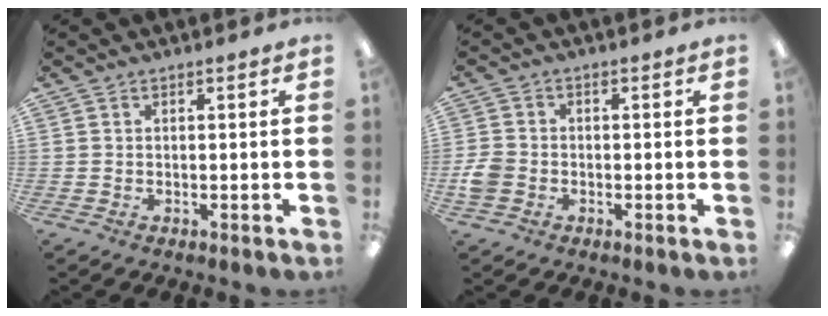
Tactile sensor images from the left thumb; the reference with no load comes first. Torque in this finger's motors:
{"motor_torque": [-0.34, 0.44, 0.21, -0.02, 0.01]}